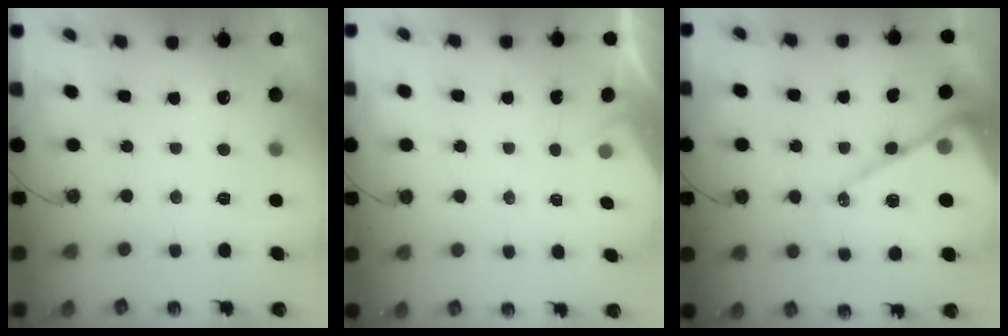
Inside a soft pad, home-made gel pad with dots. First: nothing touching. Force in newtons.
{"total": 2.2, "press": 2.2, "slide": 0.4}
{"total": 14.7, "press": 14.6, "slide": 1.4}